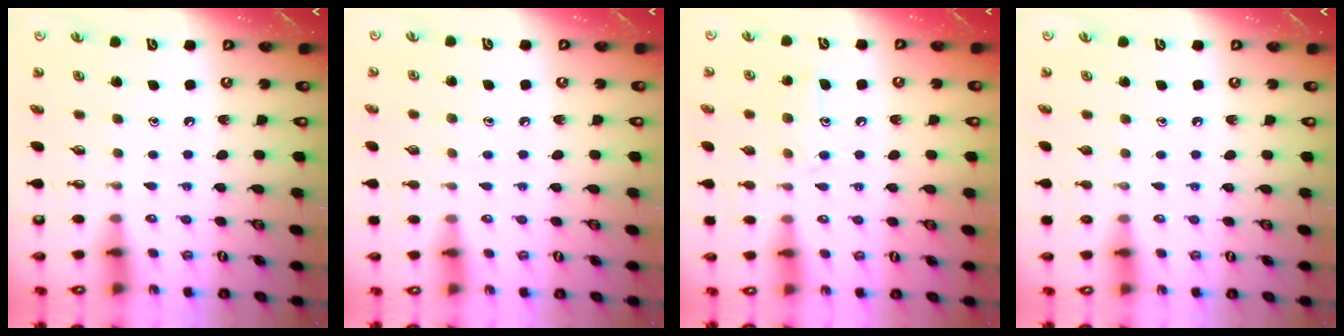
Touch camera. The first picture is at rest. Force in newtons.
{"total": 4.8, "press": 4.7, "slide": 0.4}
{"total": 10.2, "press": 10.2, "slide": 0.7}
{"total": 0.0}